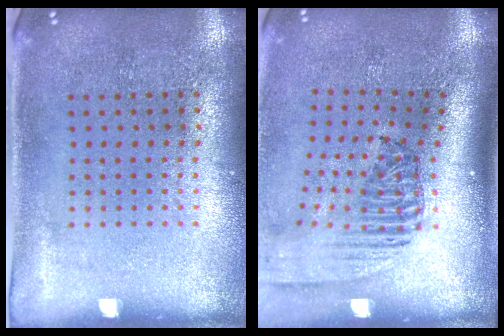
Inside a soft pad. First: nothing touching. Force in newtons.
{"total": 2.4, "press": 1.7, "slide": 1.7}